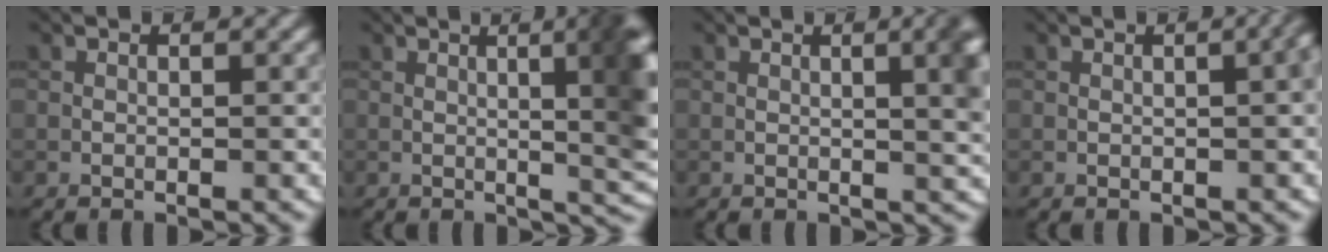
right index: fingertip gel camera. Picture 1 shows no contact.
{"total": 10.5, "force": [1.4, 3.7, 9.7], "torque": [-0.078, 0.020, 0.008]}
{"total": 5.5, "force": [1.0, 1.9, 5.0], "torque": [-0.039, 0.012, 0.012]}
{"total": 2.6, "force": [0.2, 0.8, 2.4], "torque": [-0.018, 0.012, 0.004]}